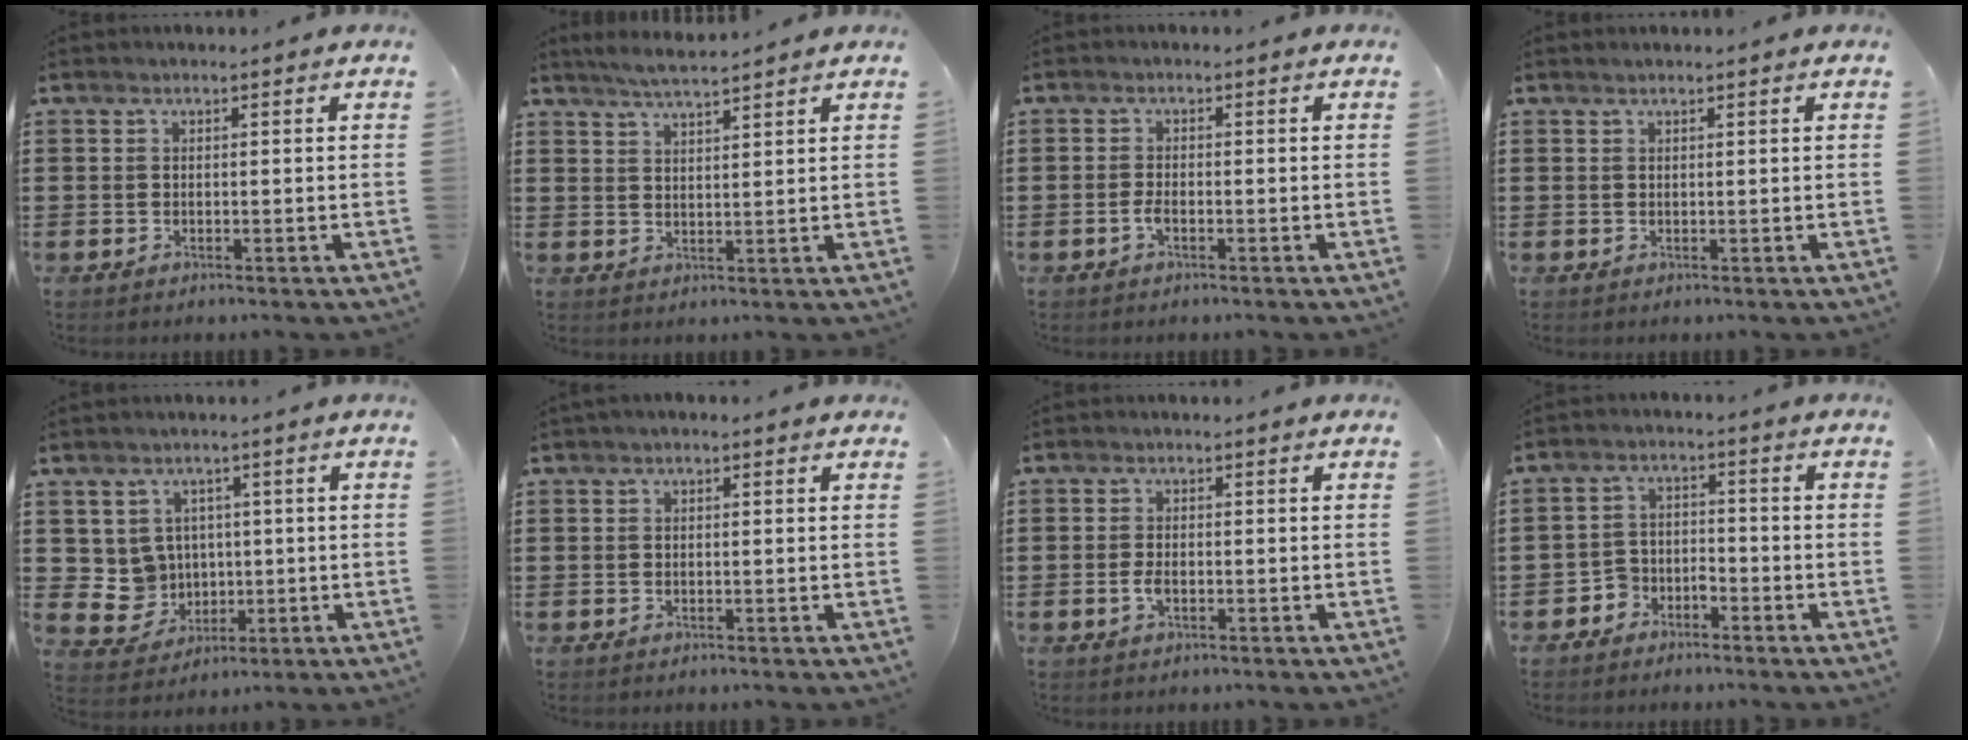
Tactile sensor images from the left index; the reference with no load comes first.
{"total": 3.8, "force": [3.6, 0.0, 1.4], "torque": [-0.037, -0.003, 0.065]}
{"total": 1.5, "force": [-0.7, 0.5, 1.3], "torque": [-0.034, -0.003, -0.014]}
{"total": 0.6, "force": [0.5, -0.1, 0.4], "torque": [-0.006, 0.000, 0.009]}
{"total": 5.5, "force": [1.3, 5.3, 0.9], "torque": [-0.047, 0.000, 0.030]}
{"total": 0.7, "force": [0.1, 0.1, 0.6], "torque": [-0.012, 0.000, 0.002]}
{"total": 1.9, "force": [-0.5, 0.9, 1.7], "torque": [-0.048, -0.005, -0.014]}
{"total": 3.3, "force": [-2.9, 1.6, 0.2], "torque": [-0.013, 0.007, -0.062]}